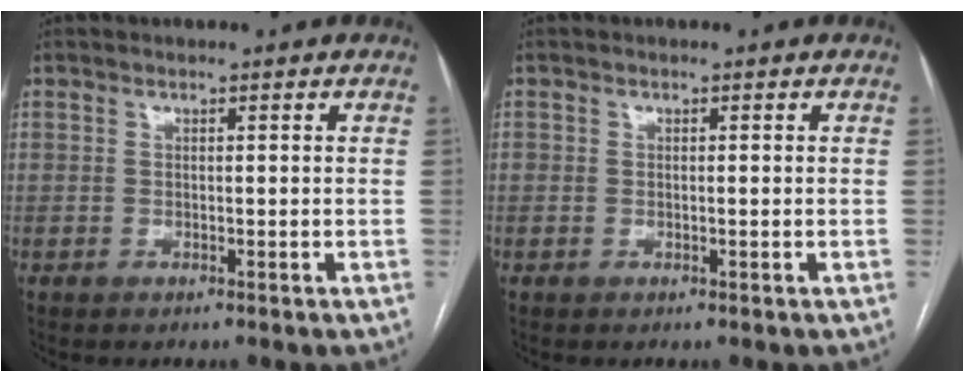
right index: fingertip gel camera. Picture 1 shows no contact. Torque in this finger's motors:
{"motor_torque": [0.09, 0.04, 0.03, 0.04]}